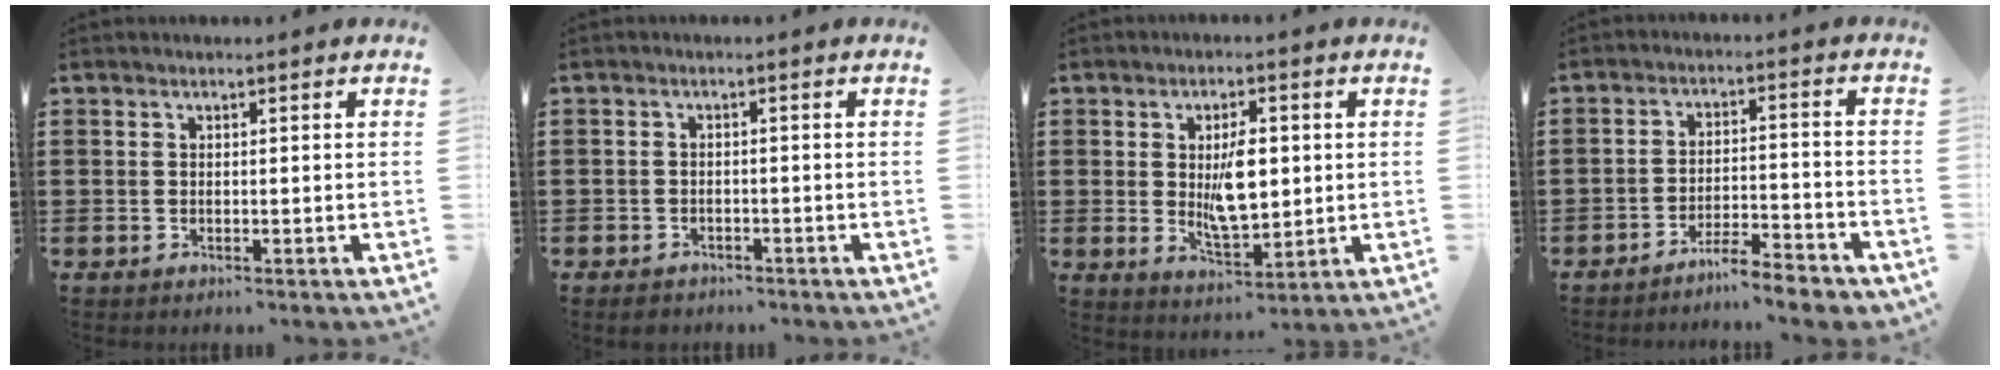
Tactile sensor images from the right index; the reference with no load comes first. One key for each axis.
{"total": 1.4, "fx": -1.3, "fy": 0.5, "fz": 0.2, "tx": -0.008, "ty": 0.002, "tz": -0.027}
{"total": 7.3, "fx": 0.6, "fy": 3.3, "fz": 6.5, "tx": -0.116, "ty": 0.001, "tz": 0.005}
{"total": 5.1, "fx": -4.8, "fy": 0.0, "fz": 1.7, "tx": -0.031, "ty": -0.002, "tz": -0.093}